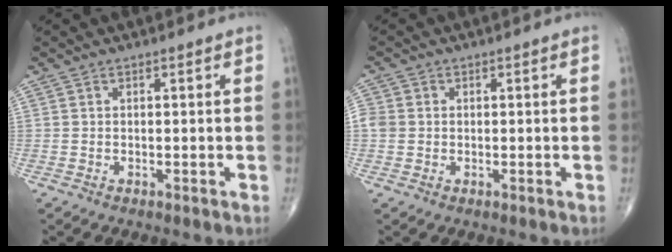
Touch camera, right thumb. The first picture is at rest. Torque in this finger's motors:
{"motor_torque": [-0.63, 0.05, 0.10, -0.08, 0.07]}